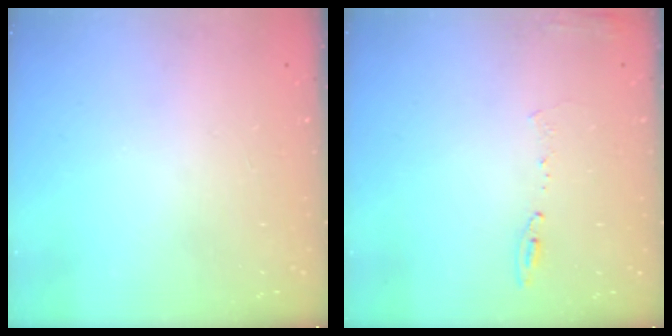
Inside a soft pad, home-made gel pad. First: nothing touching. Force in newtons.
{"total": 8.3, "press": 8.3, "slide": 0.9}